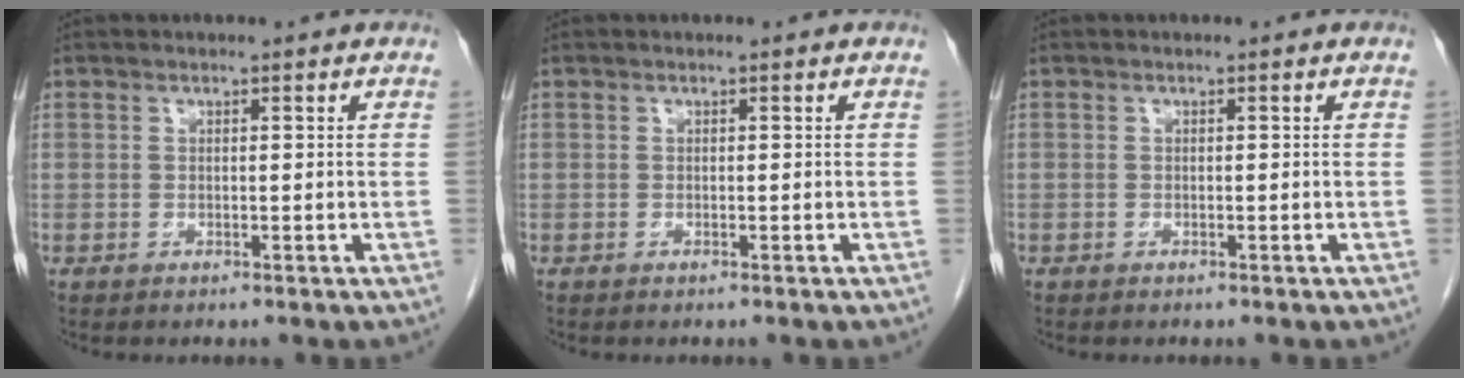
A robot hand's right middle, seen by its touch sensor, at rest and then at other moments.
{"total": 0.0}
{"total": 0.0}